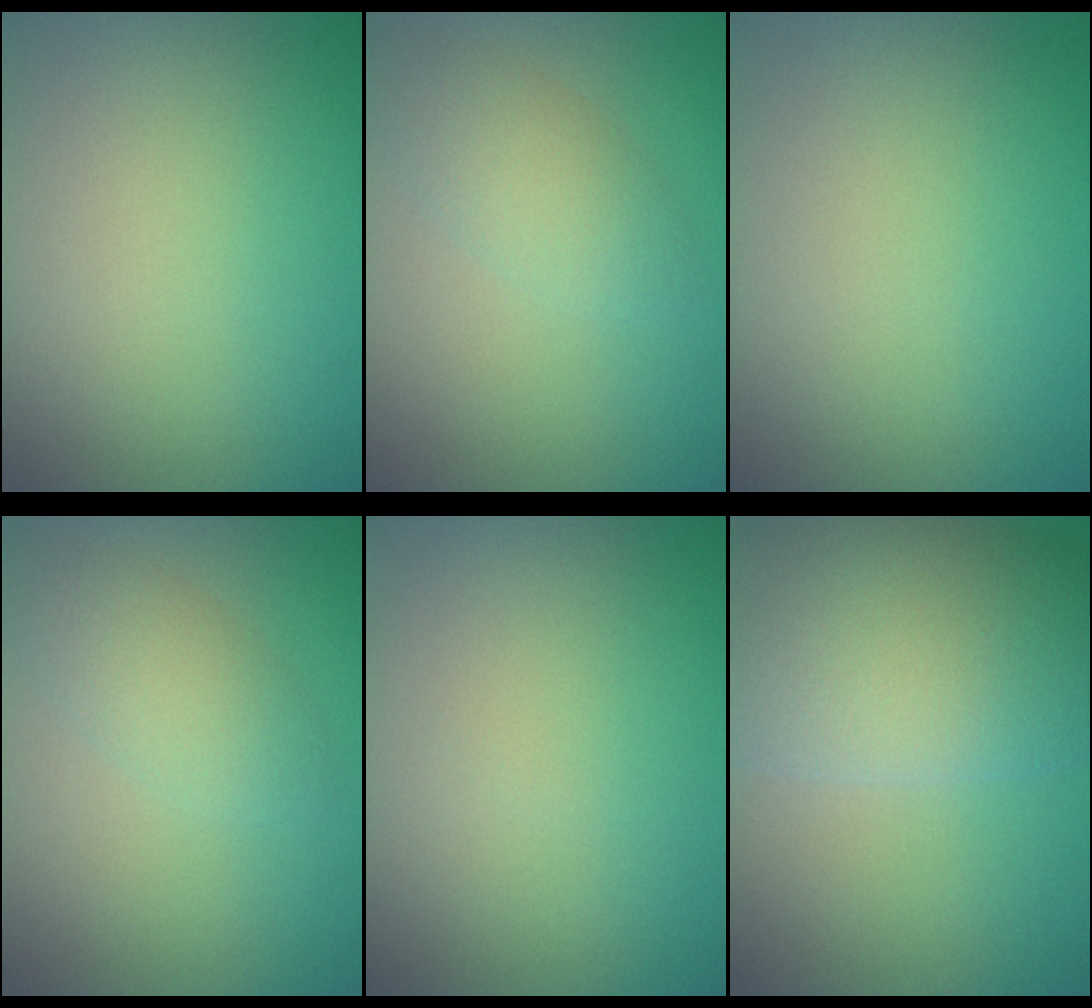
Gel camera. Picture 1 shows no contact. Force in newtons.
{"total": 2.7, "press": 2.7, "slide": 0.0}
{"total": 0.0}
{"total": 2.7, "press": 2.7, "slide": 0.0}
{"total": 0.0}
{"total": 12.1, "press": 12.0, "slide": 0.8}